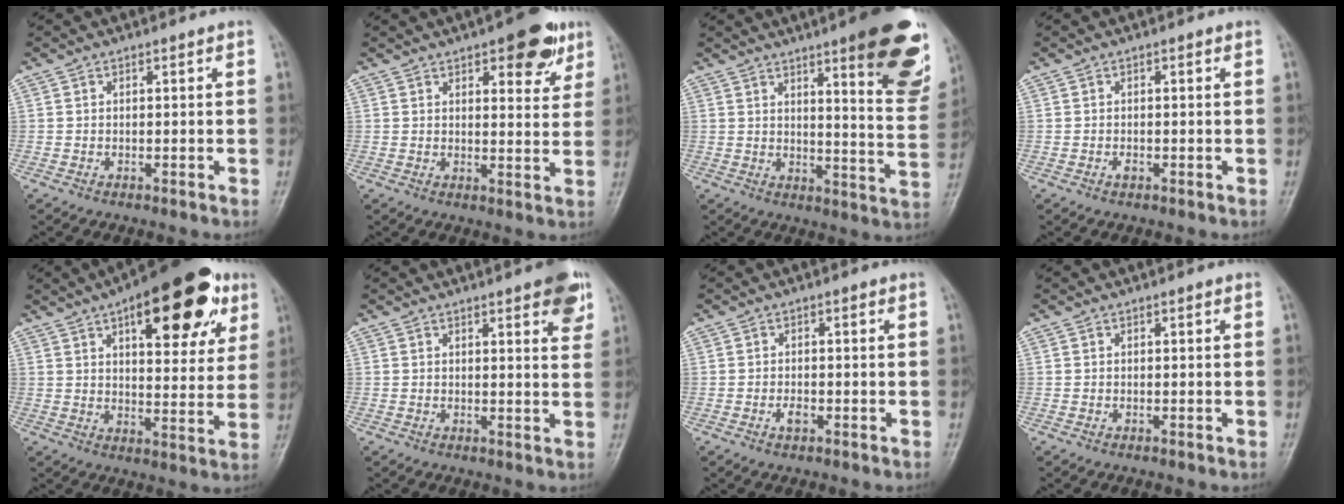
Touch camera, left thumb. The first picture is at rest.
{"total": 9.5, "force": [5.5, 3.9, 6.8], "torque": [-0.059, -0.023, 0.068]}
{"total": 18.9, "force": [10.4, 3.8, 15.3], "torque": [-0.157, -0.057, 0.136]}
{"total": 0.9, "force": [-0.3, 0.6, 0.6], "torque": [-0.008, 0.000, -0.006]}
{"total": 22.2, "force": [10.9, 9.3, 17.0], "torque": [-0.199, -0.017, 0.153]}
{"total": 7.0, "force": [3.9, 1.8, 5.5], "torque": [-0.055, -0.014, 0.044]}
{"total": 1.7, "force": [-0.7, 1.0, 1.2], "torque": [-0.019, 0.001, -0.015]}
{"total": 0.0}